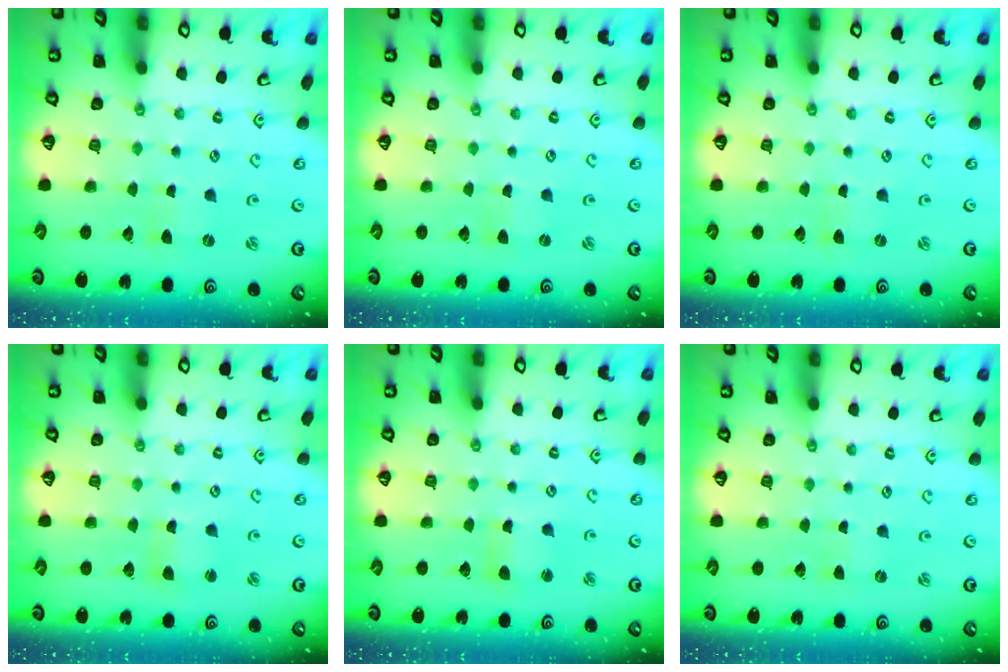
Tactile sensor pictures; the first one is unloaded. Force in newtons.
{"total": 0.0}
{"total": 0.0}
{"total": 2.7, "press": 2.7, "slide": 0.2}
{"total": 3.9, "press": 3.9, "slide": 0.4}
{"total": 0.5, "press": 0.4, "slide": 0.3}